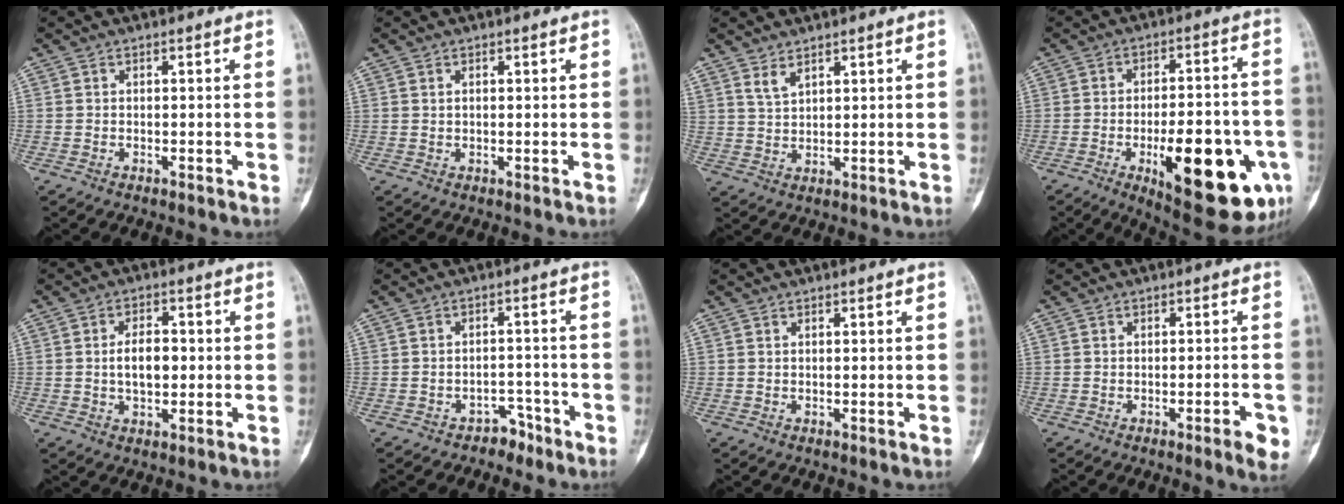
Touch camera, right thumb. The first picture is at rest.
{"total": 0.6, "force": [0.3, 0.3, 0.4], "torque": [-0.001, 0.005, 0.006]}
{"total": 3.0, "force": [2.2, 1.4, 1.4], "torque": [-0.014, -0.014, 0.050]}
{"total": 23.4, "force": [-8.1, 8.6, 20.2], "torque": [-0.237, 0.016, -0.096]}
{"total": 6.1, "force": [0.0, 3.7, 4.8], "torque": [-0.067, 0.008, 0.000]}
{"total": 3.6, "force": [-2.7, 2.3, 0.6], "torque": [0.009, 0.037, -0.036]}
{"total": 0.0}
{"total": 4.4, "force": [-1.9, 0.8, 3.9], "torque": [-0.046, 0.006, -0.024]}